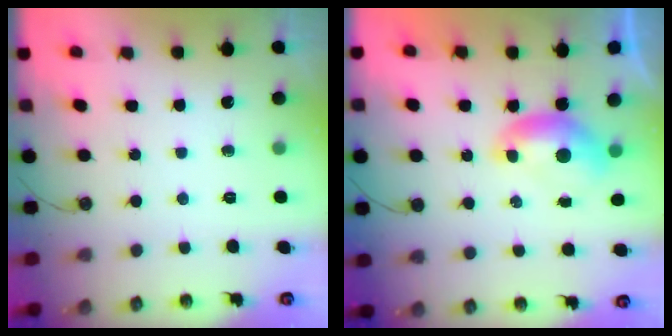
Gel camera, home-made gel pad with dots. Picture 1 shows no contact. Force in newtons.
{"total": 0.0}